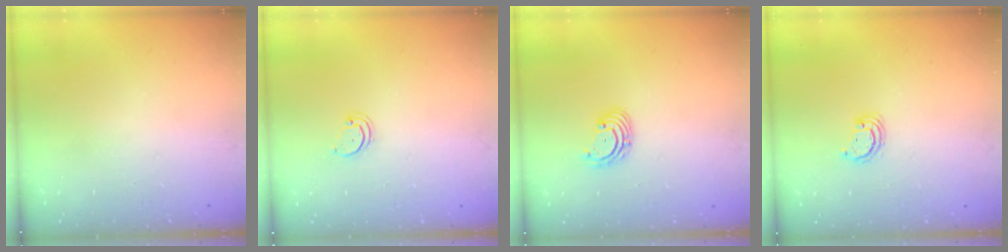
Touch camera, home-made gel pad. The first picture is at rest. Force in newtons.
{"total": 2.2, "press": 2.2, "slide": 0.2}
{"total": 2.9, "press": 2.9, "slide": 0.3}
{"total": 2.6, "press": 2.6, "slide": 0.3}